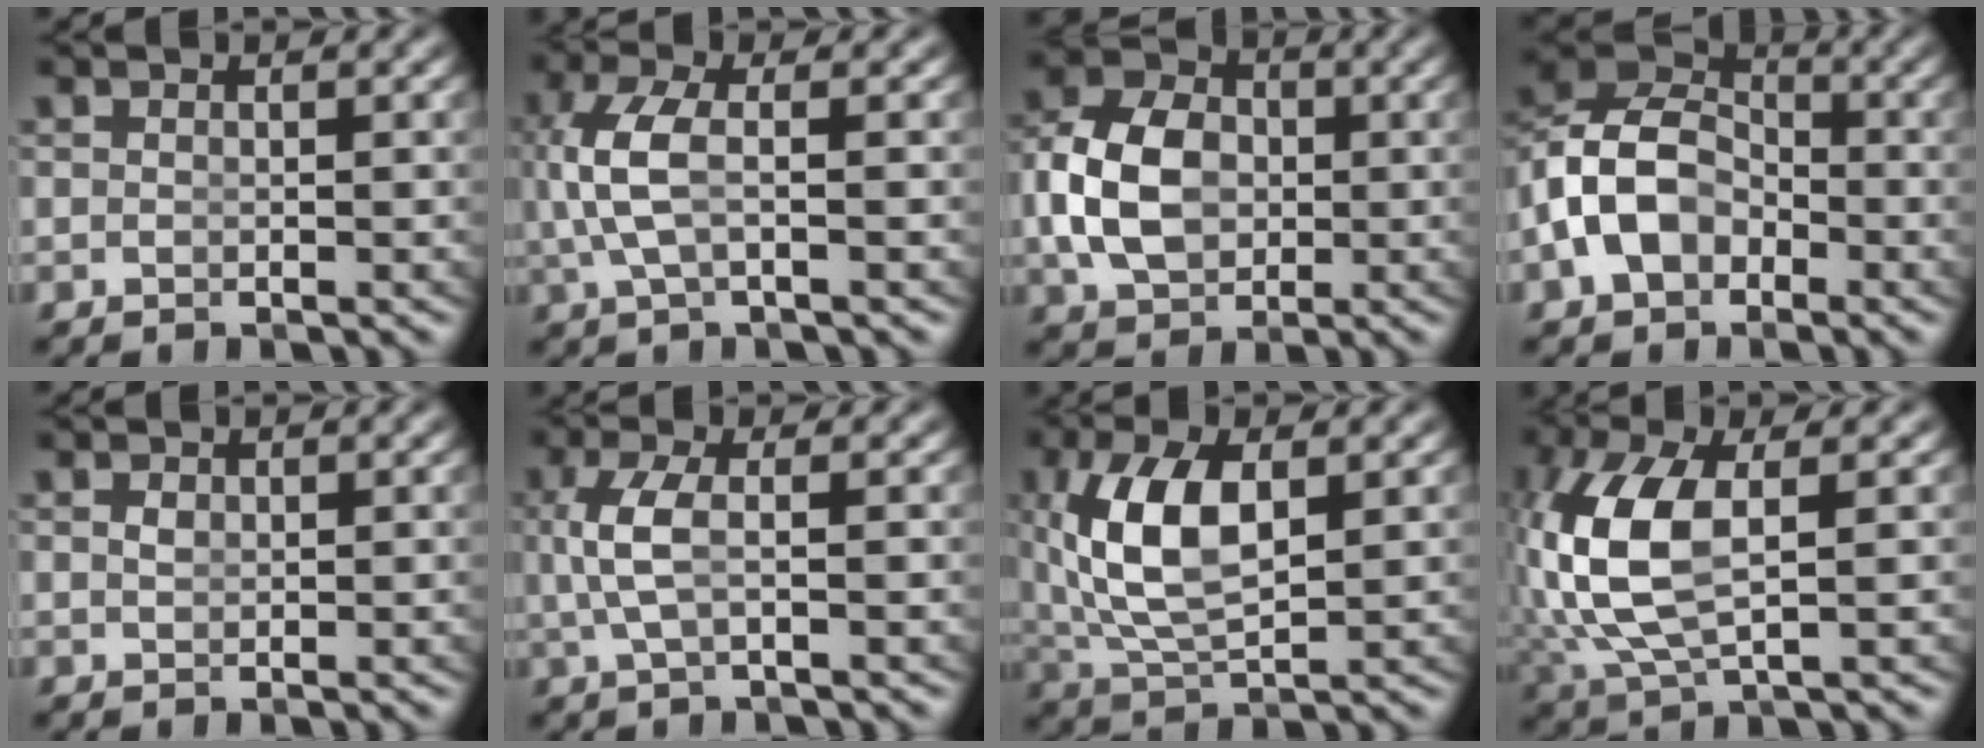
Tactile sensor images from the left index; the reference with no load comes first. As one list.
[{"total": 4.0, "force": [0.0, 1.4, 3.8], "torque": [-0.095, -0.004, 0.010]}, {"total": 7.1, "force": [0.1, 5.3, 4.8], "torque": [-0.097, -0.015, 0.016]}, {"total": 9.2, "force": [0.1, 7.8, 4.8], "torque": [-0.120, -0.017, -0.002]}, {"total": 0.0}, {"total": 3.0, "force": [0.0, 0.6, 2.9], "torque": [-0.072, -0.003, 0.007]}, {"total": 6.4, "force": [1.0, 3.0, 5.5], "torque": [-0.128, -0.019, 0.037]}, {"total": 7.3, "force": [0.6, 3.7, 6.2], "torque": [-0.173, -0.026, 0.036]}]